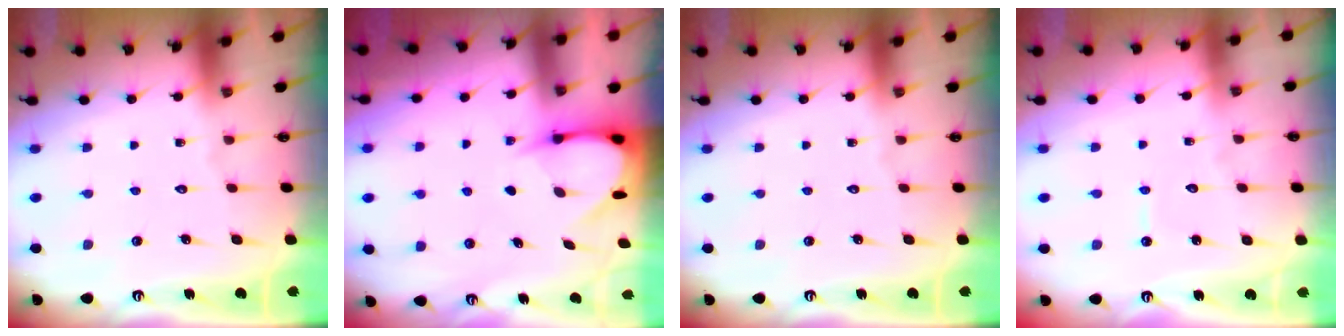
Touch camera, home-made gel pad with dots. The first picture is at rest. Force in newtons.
{"total": 4.9, "press": 4.9, "slide": 0.3}
{"total": 0.0}
{"total": 3.2, "press": 3.2, "slide": 0.3}